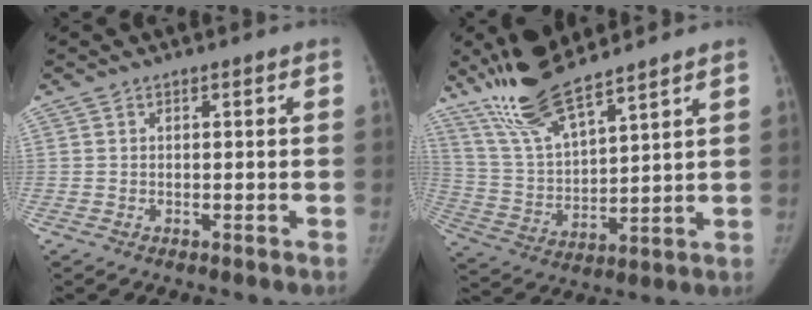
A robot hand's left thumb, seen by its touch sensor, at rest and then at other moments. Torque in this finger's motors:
{"motor_torque": [0.22, 0.03, 1.45, -1.29, 0.17]}